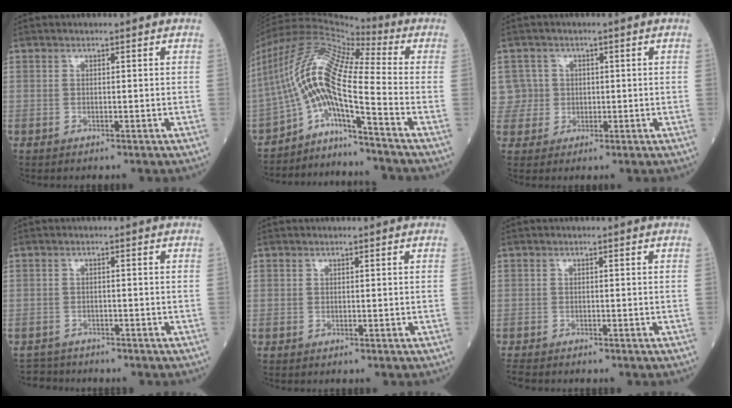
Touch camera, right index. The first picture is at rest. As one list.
[{"total": 14.8, "force": [-6.8, 1.8, 13.0], "torque": [-0.274, 0.042, -0.126]}, {"total": 4.5, "force": [0.8, 4.4, -0.4], "torque": [0.022, 0.015, 0.015]}, {"total": 3.2, "force": [-3.0, 0.7, -0.8], "torque": [0.014, -0.009, -0.053]}, {"total": 0.0}, {"total": 1.8, "force": [-1.8, 0.5, 0.2], "torque": [-0.006, -0.005, -0.032]}]